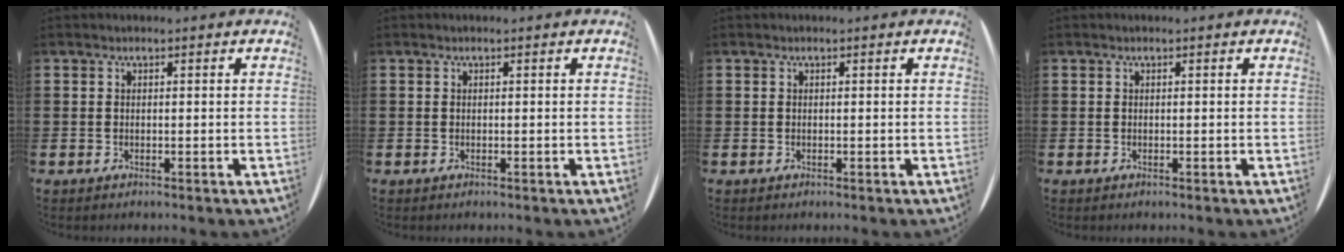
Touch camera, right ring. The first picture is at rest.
{"total": 0.0}
{"total": 0.0}
{"total": 0.0}